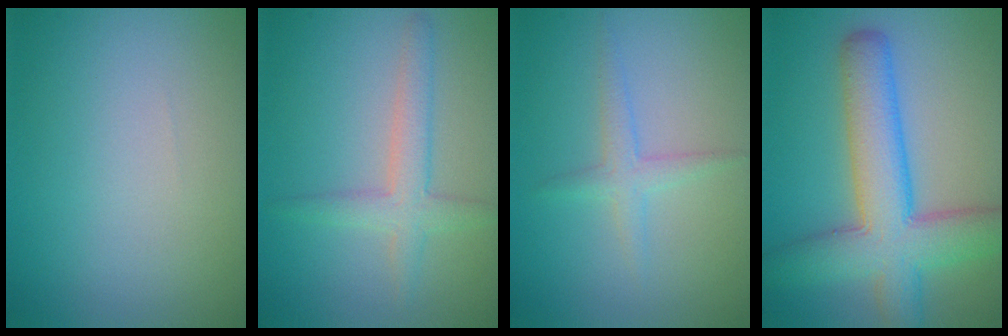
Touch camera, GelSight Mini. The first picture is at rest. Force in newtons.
{"total": 2.9, "press": 2.9, "slide": 0.2}
{"total": 1.8, "press": 1.8, "slide": 0.1}
{"total": 7.9, "press": 7.9, "slide": 0.3}